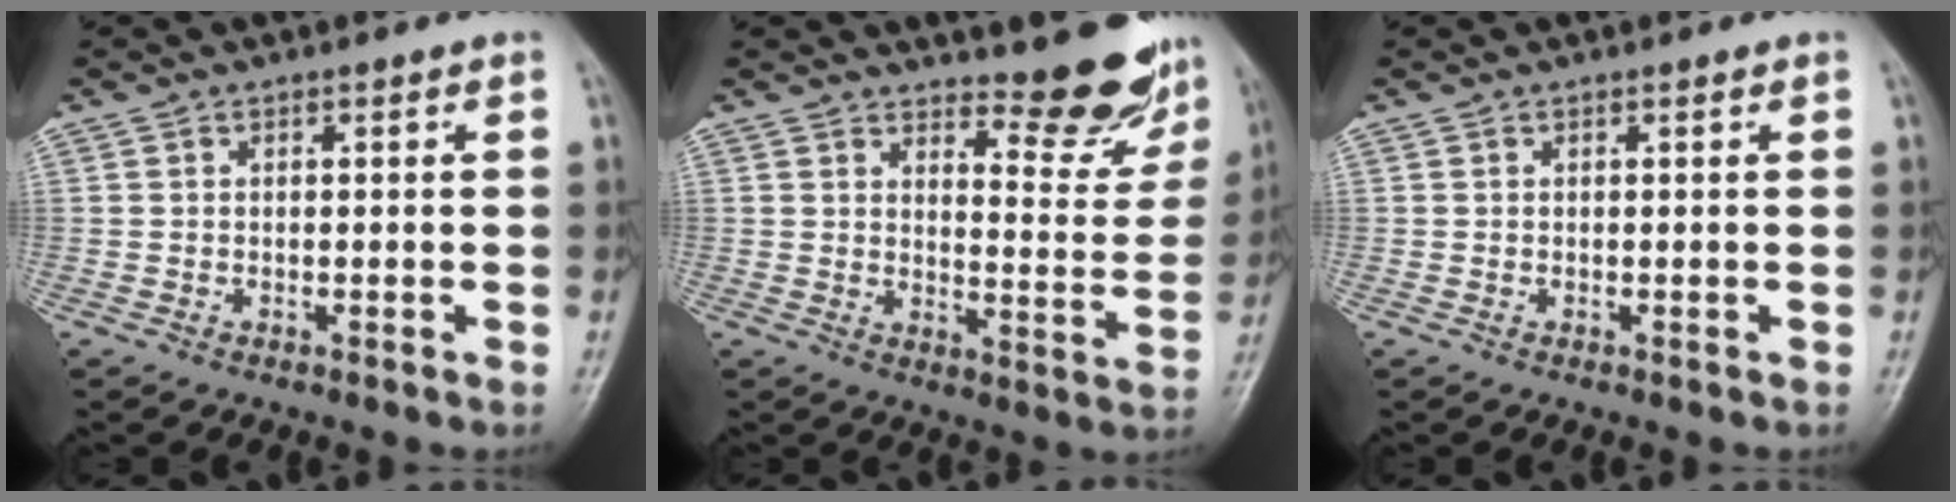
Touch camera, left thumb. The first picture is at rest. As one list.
[{"total": 12.0, "force": [10.4, 3.4, 4.9], "torque": [-0.029, -0.098, 0.131]}, {"total": 0.0}]